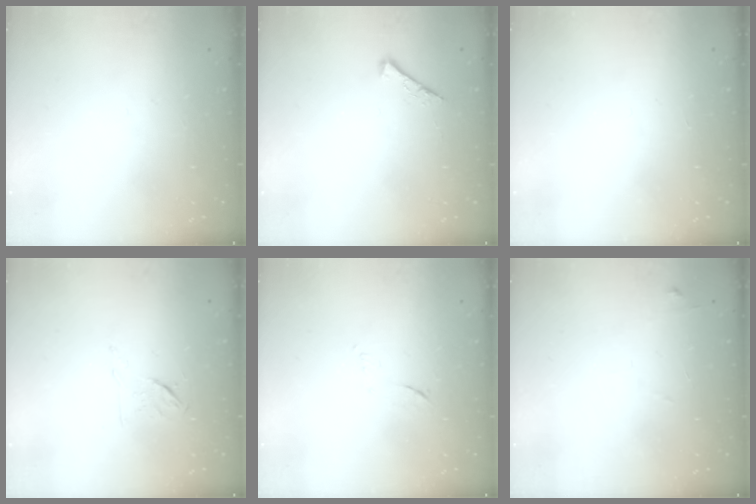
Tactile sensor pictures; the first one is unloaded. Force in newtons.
{"total": 3.9, "press": 3.9, "slide": 0.5}
{"total": 1.7, "press": 1.7, "slide": 0.1}
{"total": 5.8, "press": 5.7, "slide": 1.2}
{"total": 6.2, "press": 6.2, "slide": 0.9}
{"total": 7.4, "press": 7.4, "slide": 0.4}